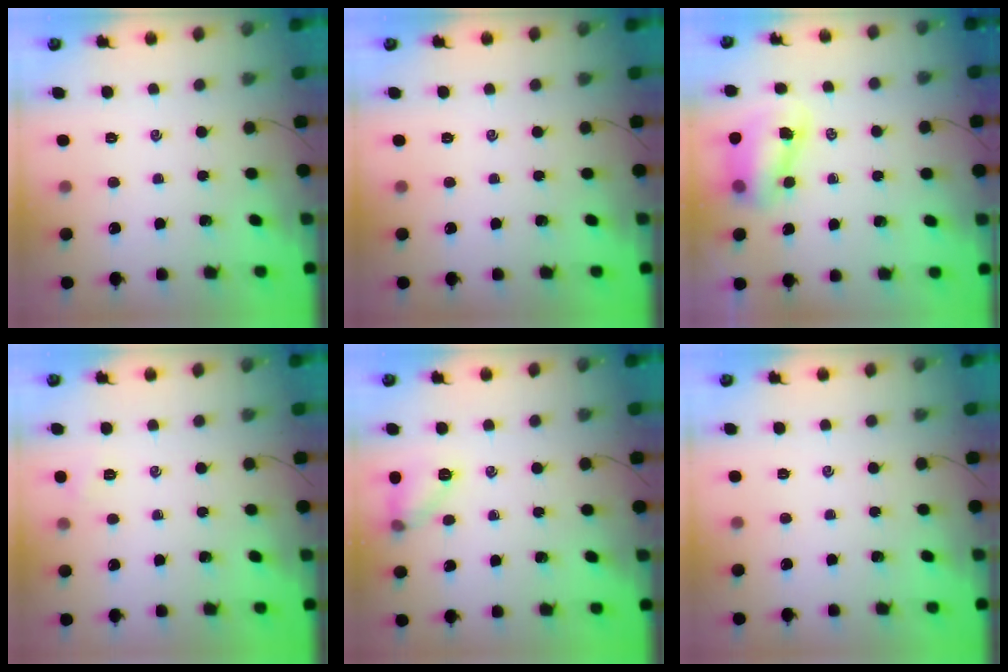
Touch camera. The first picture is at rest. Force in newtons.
{"total": 0.0}
{"total": 7.4, "press": 7.3, "slide": 1.1}
{"total": 3.6, "press": 3.4, "slide": 1.0}
{"total": 7.8, "press": 7.5, "slide": 1.8}
{"total": 0.0}